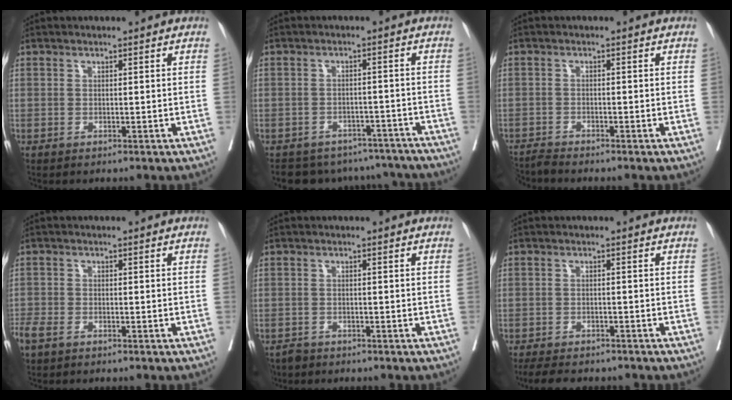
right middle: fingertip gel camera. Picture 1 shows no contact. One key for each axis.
{"total": 12.9, "fx": -11.5, "fy": 5.4, "fz": 1.9, "tx": -0.026, "ty": 0.021, "tz": -0.129}
{"total": 2.8, "fx": -2.6, "fy": -0.8, "fz": -0.1, "tx": 0.003, "ty": -0.015, "tz": -0.051}
{"total": 4.2, "fx": -3.0, "fy": 1.3, "fz": 2.6, "tx": -0.067, "ty": -0.007, "tz": -0.057}
{"total": 2.2, "fx": -1.8, "fy": 1.2, "fz": 0.0, "tx": -0.006, "ty": 0.000, "tz": -0.030}
{"total": 8.7, "fx": -7.6, "fy": 2.7, "fz": 3.4, "tx": -0.056, "ty": -0.006, "tz": -0.106}